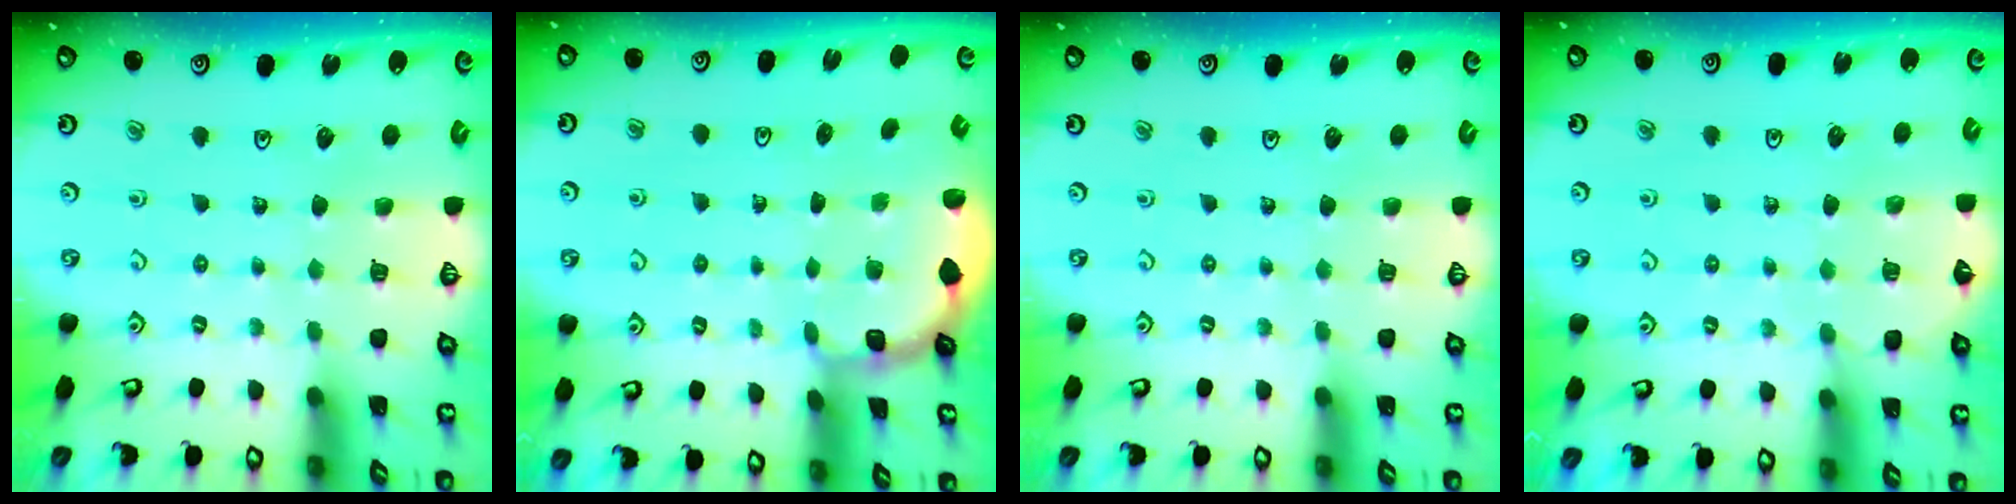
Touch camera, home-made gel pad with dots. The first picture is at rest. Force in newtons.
{"total": 1.8, "press": 1.6, "slide": 0.7}
{"total": 0.0}
{"total": 6.9, "press": 6.6, "slide": 1.9}